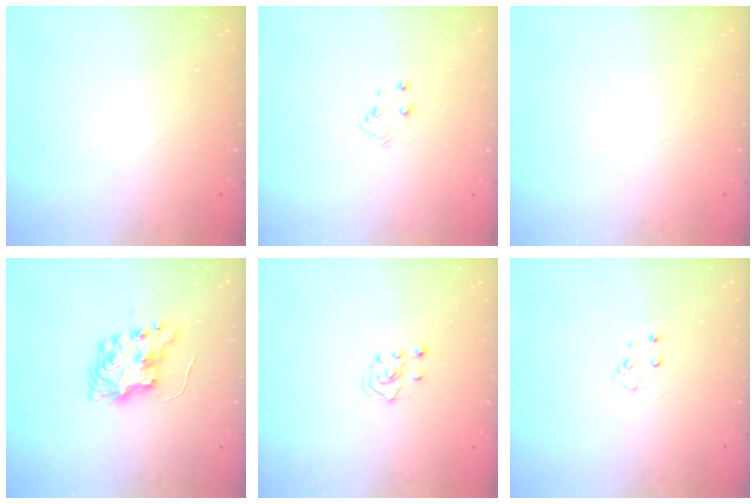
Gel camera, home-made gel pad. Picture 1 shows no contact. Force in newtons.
{"total": 4.0, "press": 4.0, "slide": 0.2}
{"total": 0.0}
{"total": 9.8, "press": 9.8, "slide": 0.9}
{"total": 3.2, "press": 3.1, "slide": 0.9}
{"total": 4.2, "press": 4.1, "slide": 0.4}